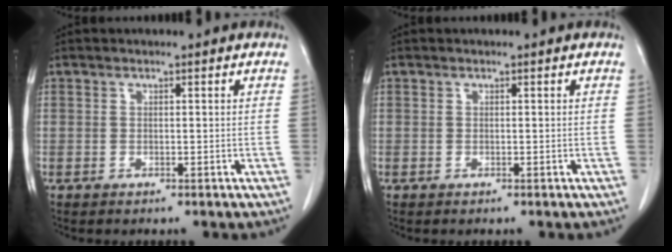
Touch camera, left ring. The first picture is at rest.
{"total": 0.0}